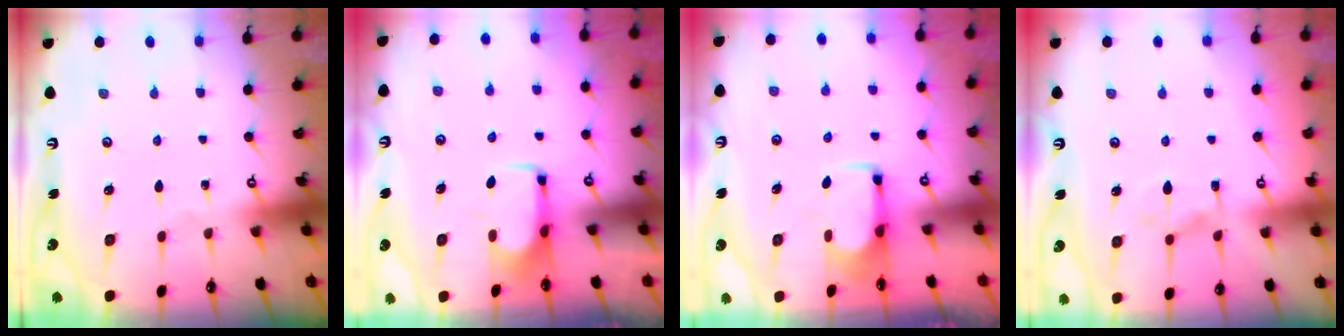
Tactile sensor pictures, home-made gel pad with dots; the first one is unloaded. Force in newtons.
{"total": 1.9, "press": 1.9, "slide": 0.2}
{"total": 2.5, "press": 2.4, "slide": 0.9}
{"total": 1.7, "press": 1.1, "slide": 1.3}